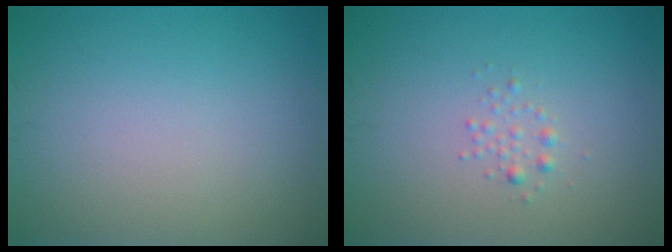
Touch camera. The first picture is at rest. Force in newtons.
{"total": 0.9, "press": 0.9, "slide": 0.0}